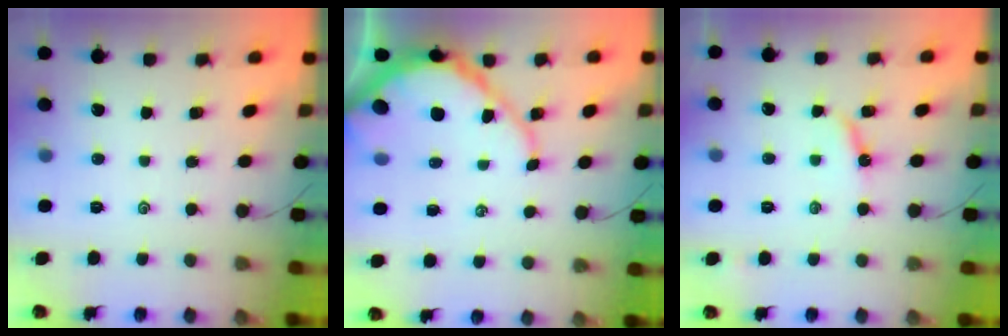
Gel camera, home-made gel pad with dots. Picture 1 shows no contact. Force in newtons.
{"total": 10.7, "press": 10.7, "slide": 0.9}
{"total": 7.0, "press": 7.0, "slide": 0.6}